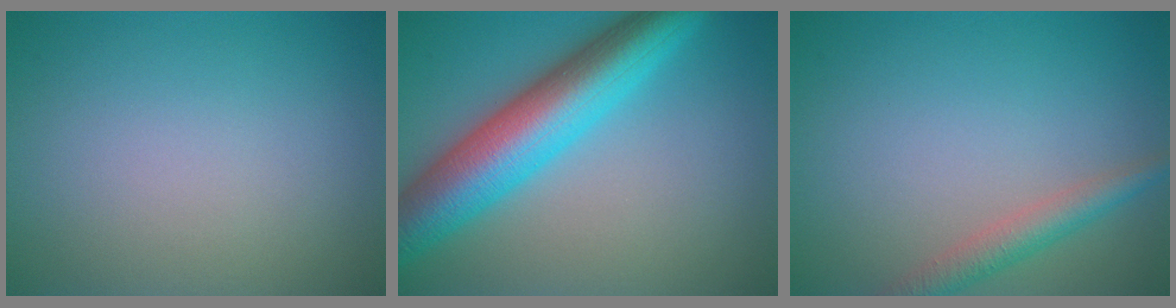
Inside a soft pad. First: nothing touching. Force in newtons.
{"total": 9.4, "press": 9.4, "slide": 0.2}
{"total": 2.7, "press": 2.7, "slide": 0.1}